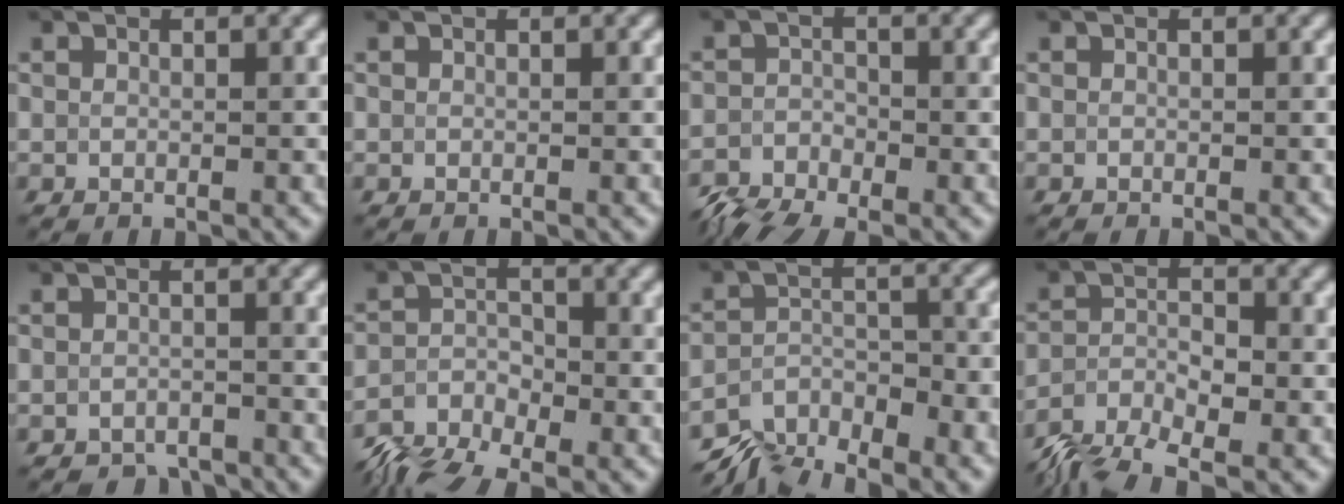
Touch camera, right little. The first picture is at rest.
{"total": 0.0}
{"total": 9.0, "force": [-7.9, 3.8, 2.0], "torque": [-0.024, -0.025, -0.138]}
{"total": 0.0}
{"total": 3.1, "force": [-2.9, 0.9, -0.2], "torque": [0.023, -0.002, -0.059]}
{"total": 10.2, "force": [-9.0, 4.2, 2.1], "torque": [-0.037, -0.028, -0.147]}
{"total": 9.7, "force": [-8.9, 2.5, 2.9], "torque": [-0.043, -0.003, -0.123]}
{"total": 7.2, "force": [-6.8, 1.2, 2.0], "torque": [-0.023, -0.012, -0.107]}